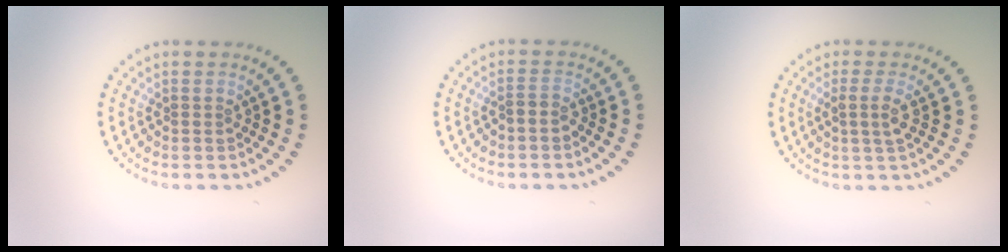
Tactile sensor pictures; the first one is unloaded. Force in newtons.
{"total": 0.8, "press": 0.5, "slide": 0.6}
{"total": 1.6, "press": 1.4, "slide": 0.9}